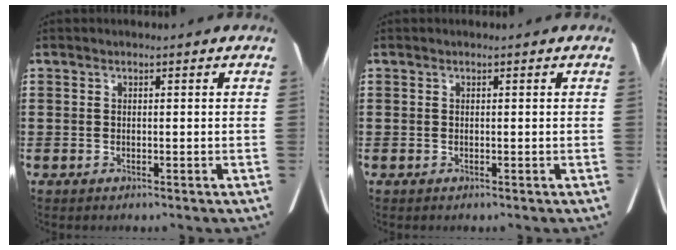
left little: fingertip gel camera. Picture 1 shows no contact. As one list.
[{"total": 0.0}]